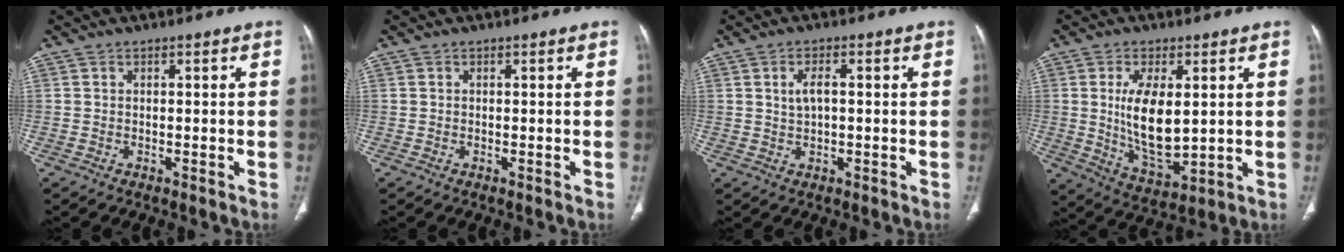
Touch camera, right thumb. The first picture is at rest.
{"total": 0.0}
{"total": 3.1, "force": [0.5, 1.4, 2.7], "torque": [-0.052, 0.003, 0.011]}
{"total": 12.2, "force": [1.7, 5.7, 10.6], "torque": [-0.180, -0.027, 0.044]}